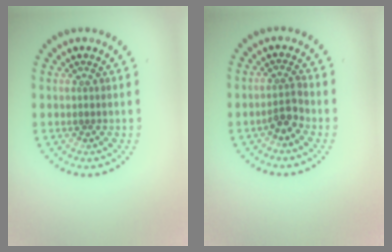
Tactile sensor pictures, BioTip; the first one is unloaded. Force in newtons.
{"total": 2.0, "press": 1.6, "slide": 1.3}